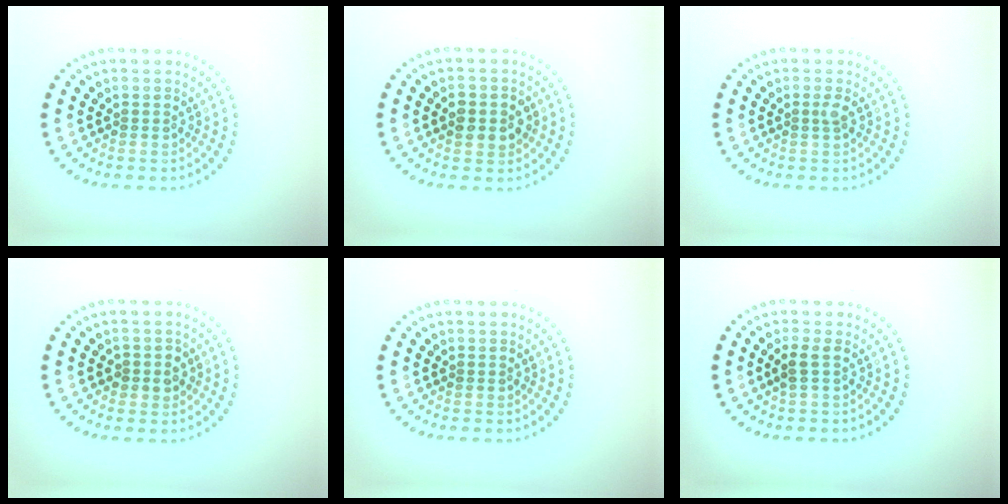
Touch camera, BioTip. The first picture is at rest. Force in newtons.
{"total": 2.5, "press": 2.5, "slide": 0.3}
{"total": 0.8, "press": 0.6, "slide": 0.6}
{"total": 1.7, "press": 1.6, "slide": 0.6}
{"total": 0.0}
{"total": 1.2, "press": 1.0, "slide": 0.7}